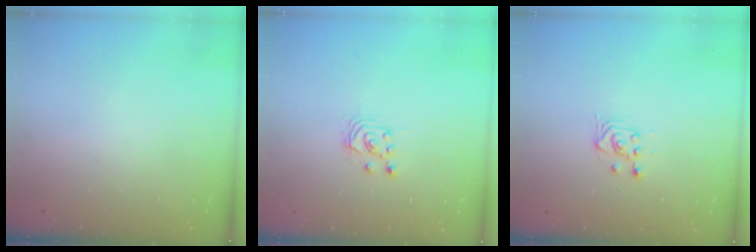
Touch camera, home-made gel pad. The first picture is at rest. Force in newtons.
{"total": 2.9, "press": 2.9, "slide": 0.2}
{"total": 3.3, "press": 3.1, "slide": 1.1}